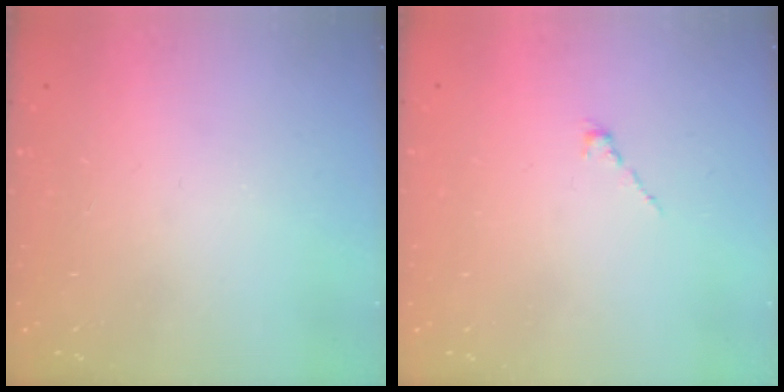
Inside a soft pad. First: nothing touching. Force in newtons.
{"total": 0.0}